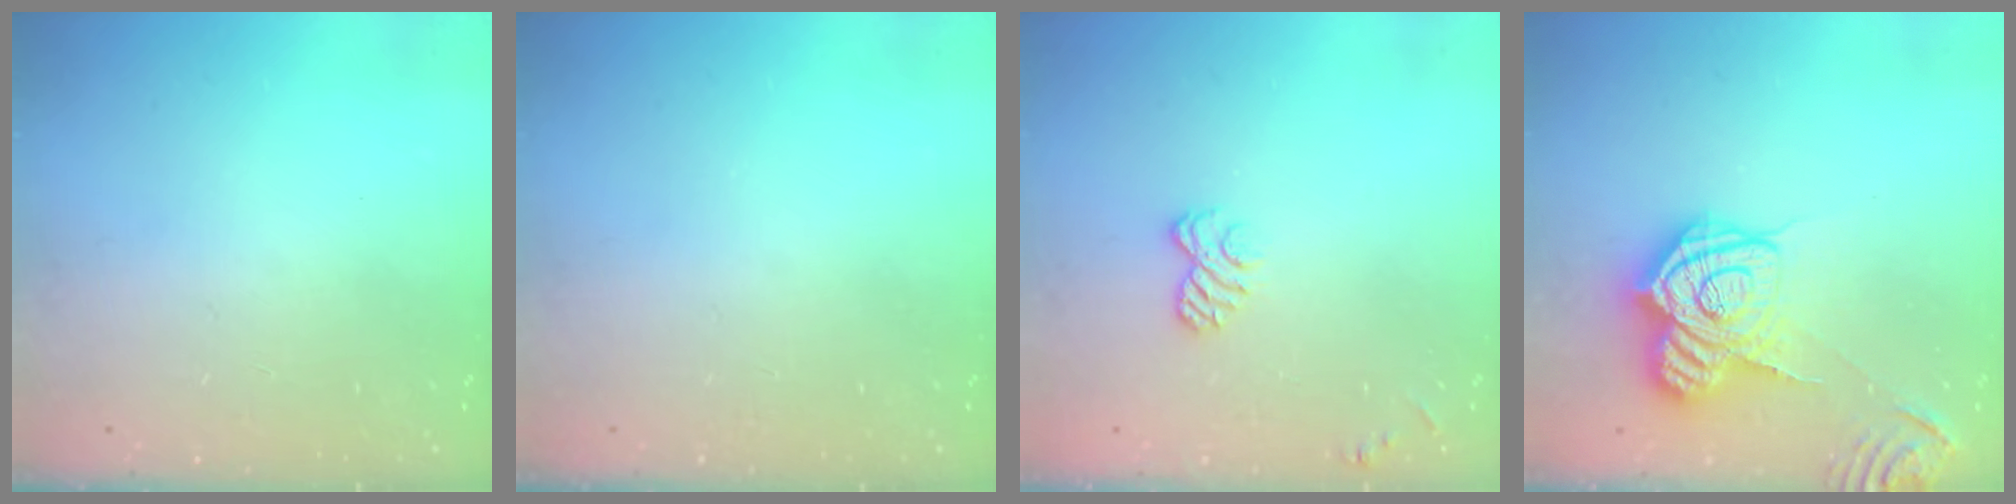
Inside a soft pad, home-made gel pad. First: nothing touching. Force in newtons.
{"total": 0.0}
{"total": 6.1, "press": 5.9, "slide": 1.4}
{"total": 17.5, "press": 17.5, "slide": 1.3}